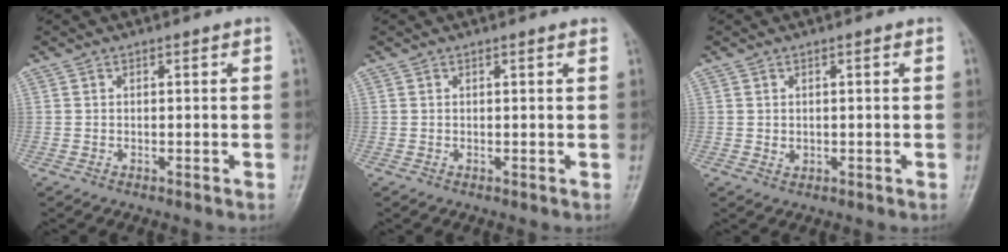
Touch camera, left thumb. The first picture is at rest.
{"total": 1.1, "force": [0.8, 0.0, 0.7], "torque": [-0.007, 0.003, 0.009]}
{"total": 1.3, "force": [0.1, 1.0, 0.9], "torque": [-0.010, -0.001, 0.007]}